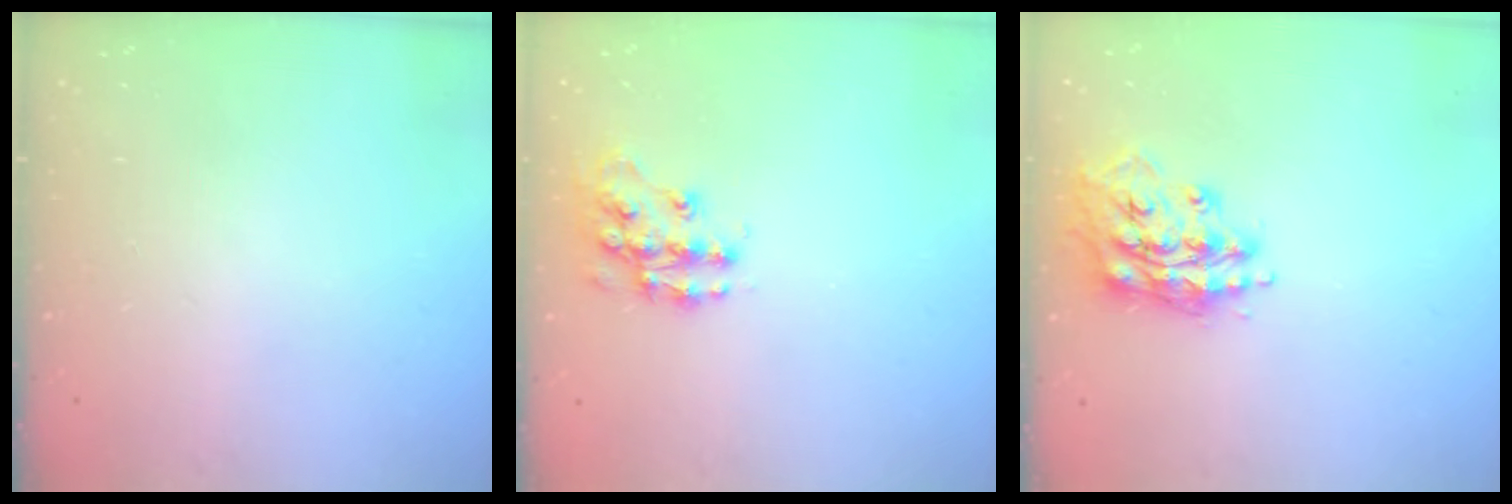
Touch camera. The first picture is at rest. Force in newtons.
{"total": 12.2, "press": 12.1, "slide": 0.6}
{"total": 15.5, "press": 15.5, "slide": 1.4}